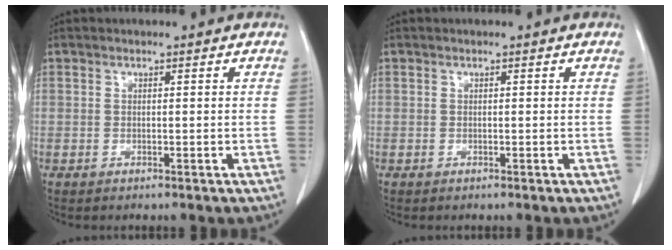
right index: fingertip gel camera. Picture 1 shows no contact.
{"total": 0.0}